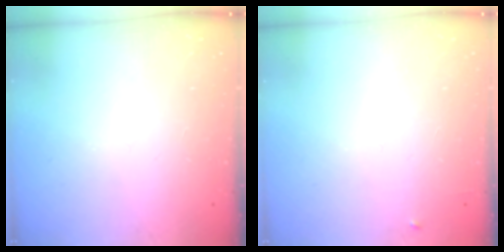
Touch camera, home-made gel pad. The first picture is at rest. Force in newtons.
{"total": 3.9, "press": 3.9, "slide": 0.5}